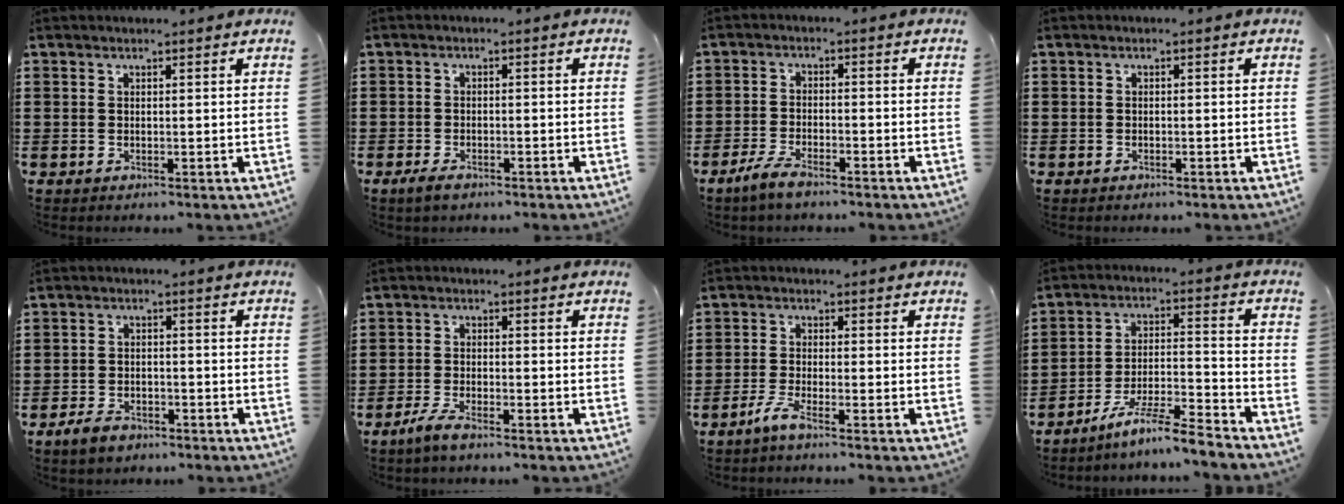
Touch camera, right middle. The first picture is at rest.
{"total": 1.8, "force": [-1.3, 0.9, 0.8], "torque": [-0.023, -0.002, -0.028]}
{"total": 3.8, "force": [-3.0, 0.9, 2.1], "torque": [-0.056, -0.002, -0.062]}
{"total": 0.5, "force": [-0.5, 0.2, 0.0], "torque": [0.000, 0.001, -0.011]}
{"total": 3.4, "force": [-2.8, 1.5, 1.2], "torque": [-0.029, 0.002, -0.057]}
{"total": 3.3, "force": [-2.6, 0.6, 1.9], "torque": [-0.051, -0.002, -0.056]}
{"total": 3.4, "force": [-2.4, 0.2, 2.3], "torque": [-0.059, -0.008, -0.052]}
{"total": 8.3, "force": [-7.4, -0.2, 3.6], "torque": [-0.071, -0.003, -0.145]}